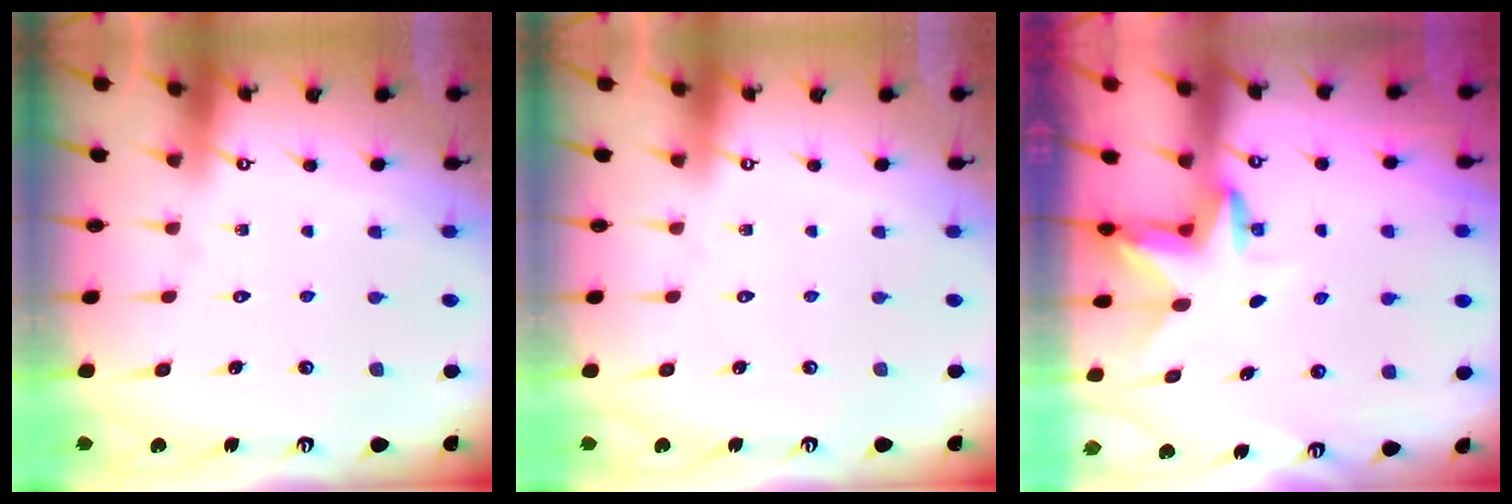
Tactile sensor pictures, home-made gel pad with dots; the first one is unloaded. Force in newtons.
{"total": 0.0}
{"total": 3.3, "press": 3.3, "slide": 0.1}